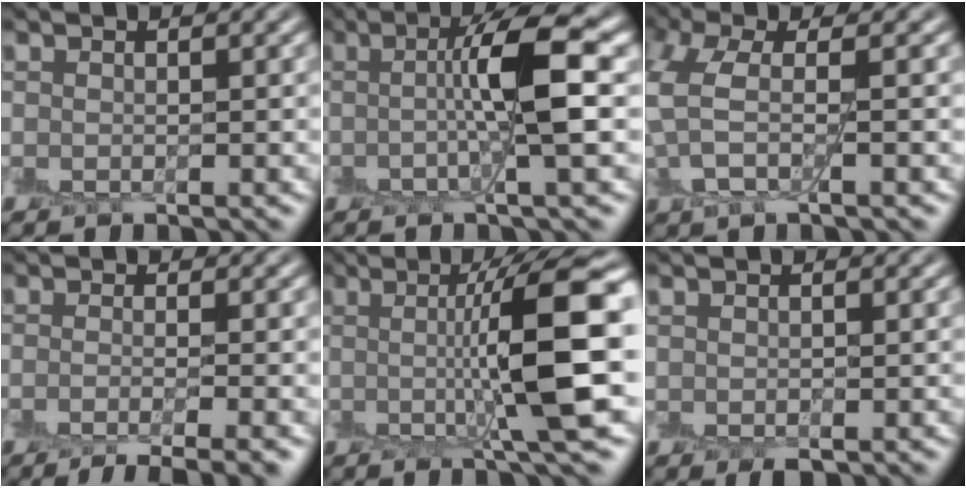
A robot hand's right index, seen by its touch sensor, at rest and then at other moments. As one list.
[{"total": 6.0, "force": [0.3, 0.7, 6.0], "torque": [-0.101, 0.014, 0.002]}, {"total": 4.4, "force": [0.3, 1.7, 4.0], "torque": [-0.095, 0.004, 0.002]}, {"total": 5.1, "force": [-2.6, 1.5, 4.1], "torque": [-0.038, -0.003, -0.046]}, {"total": 9.4, "force": [0.6, 1.6, 9.2], "torque": [-0.120, 0.001, 0.013]}, {"total": 0.9, "force": [-0.4, 0.6, 0.5], "torque": [-0.004, -0.002, 0.000]}]